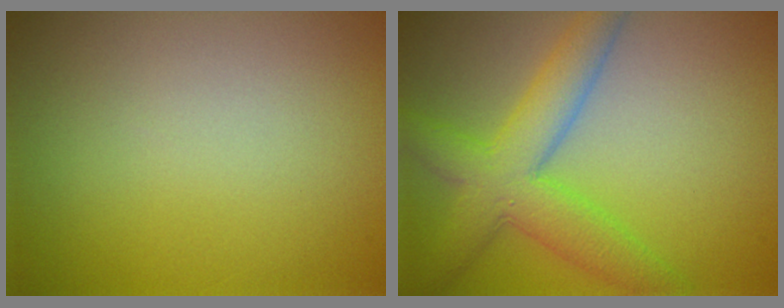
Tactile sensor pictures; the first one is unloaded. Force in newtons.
{"total": 6.2, "press": 6.2, "slide": 0.2}